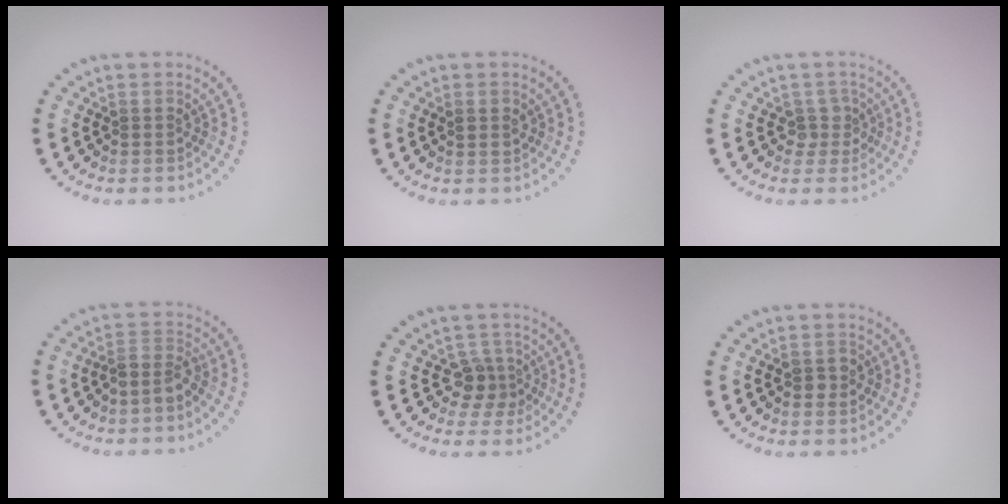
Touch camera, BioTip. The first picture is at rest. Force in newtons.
{"total": 1.1, "press": 1.0, "slide": 0.4}
{"total": 1.8, "press": 1.2, "slide": 1.3}
{"total": 2.2, "press": 1.6, "slide": 1.5}
{"total": 2.4, "press": 1.9, "slide": 1.5}
{"total": 1.5, "press": 1.5, "slide": 0.1}